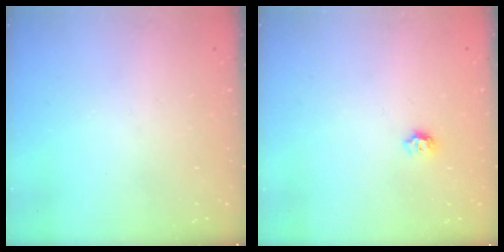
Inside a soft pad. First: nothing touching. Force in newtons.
{"total": 5.5, "press": 5.5, "slide": 0.5}